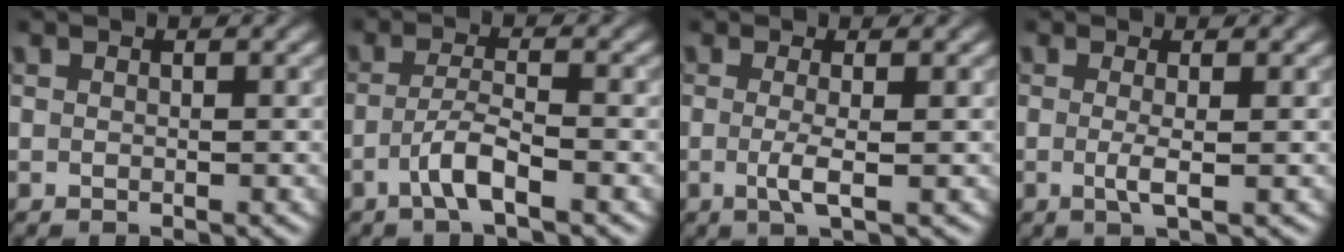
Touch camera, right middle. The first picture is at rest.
{"total": 3.0, "force": [-1.5, 0.5, 2.5], "torque": [-0.050, 0.009, -0.035]}
{"total": 2.4, "force": [-0.3, 0.5, 2.4], "torque": [-0.046, -0.006, -0.008]}
{"total": 2.0, "force": [-0.2, 0.4, 2.0], "torque": [-0.040, -0.005, -0.006]}